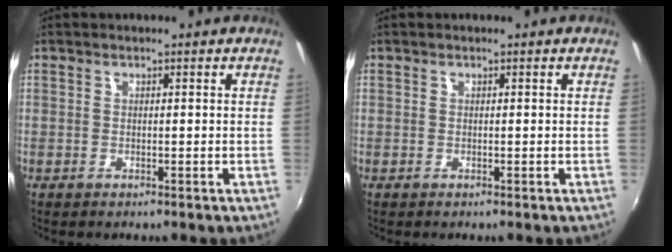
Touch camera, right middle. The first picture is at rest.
{"total": 0.0}